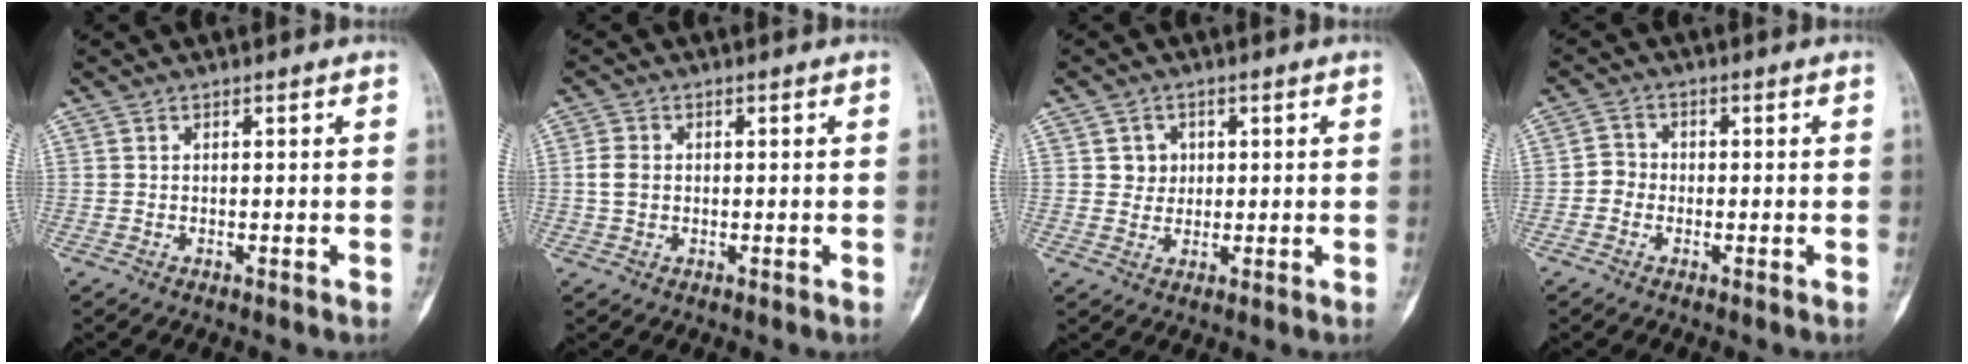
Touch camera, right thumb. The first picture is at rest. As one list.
[{"total": 3.0, "force": [0.1, 2.4, 1.8], "torque": [-0.033, 0.005, 0.000]}, {"total": 3.2, "force": [0.8, 3.0, 0.8], "torque": [0.008, 0.001, 0.010]}, {"total": 2.7, "force": [-0.9, 2.5, 0.8], "torque": [0.007, 0.010, -0.025]}]